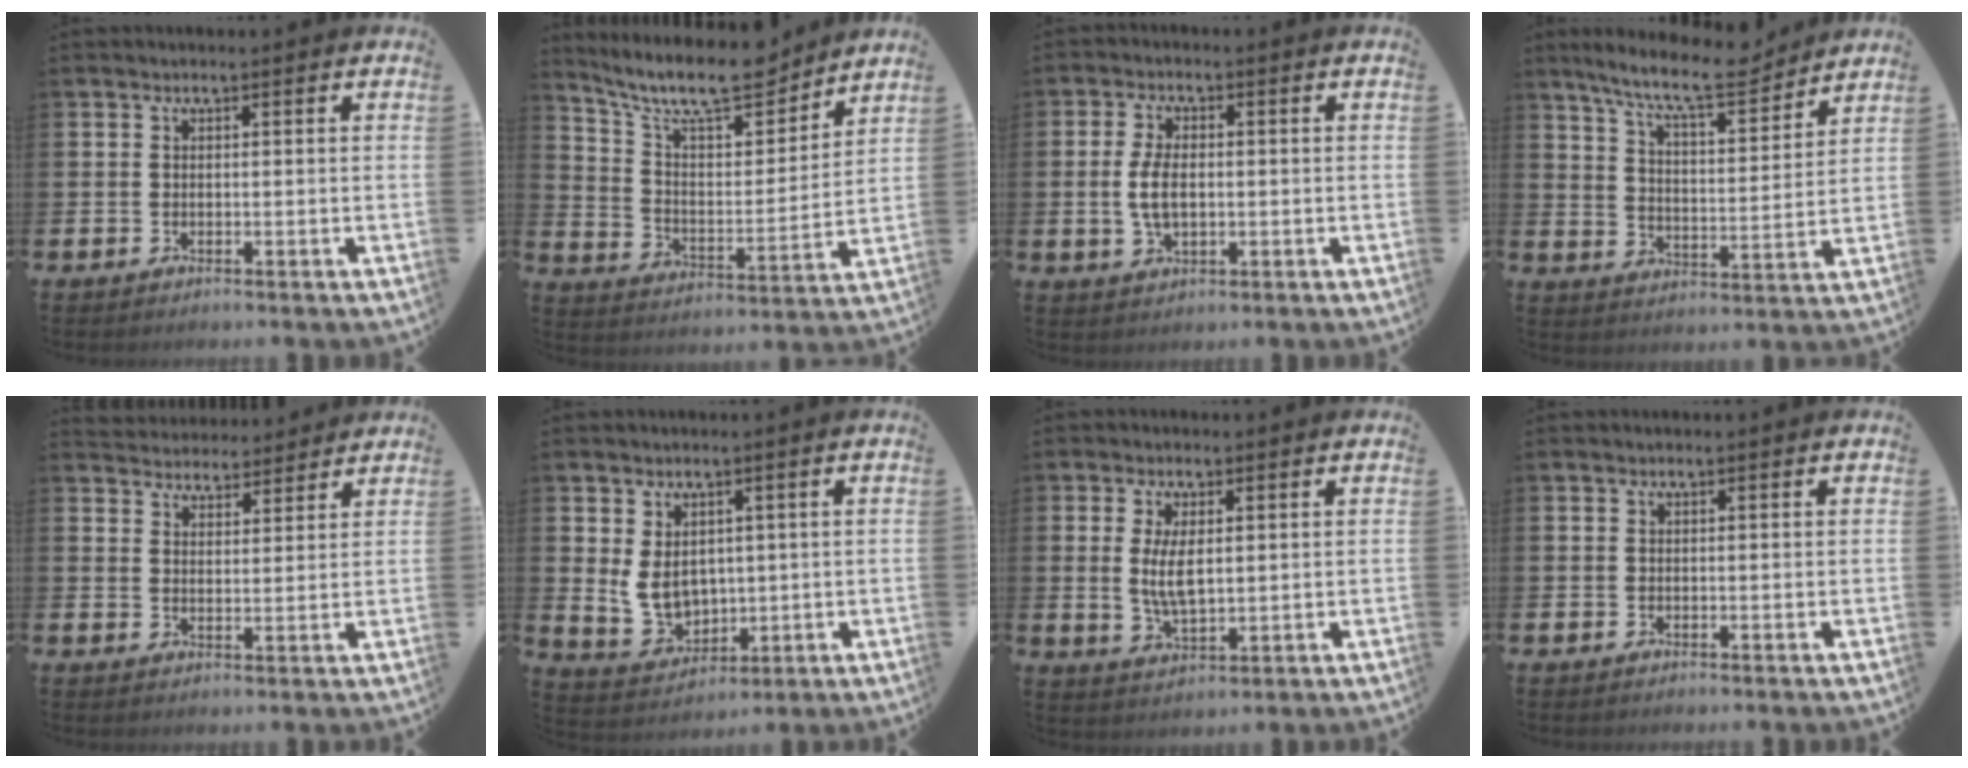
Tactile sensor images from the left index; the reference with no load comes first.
{"total": 11.6, "force": [10.3, 2.8, 4.7], "torque": [-0.113, -0.067, 0.179]}
{"total": 4.7, "force": [0.1, 2.5, 3.9], "torque": [-0.069, 0.000, -0.003]}
{"total": 10.4, "force": [9.3, 1.7, 4.4], "torque": [-0.098, -0.053, 0.161]}
{"total": 4.2, "force": [4.1, 0.9, -0.5], "torque": [0.004, -0.027, 0.073]}
{"total": 5.4, "force": [1.2, 4.2, 3.2], "torque": [-0.055, -0.006, 0.019]}
{"total": 5.0, "force": [1.2, 2.0, 4.4], "torque": [-0.073, -0.002, 0.017]}
{"total": 0.0}